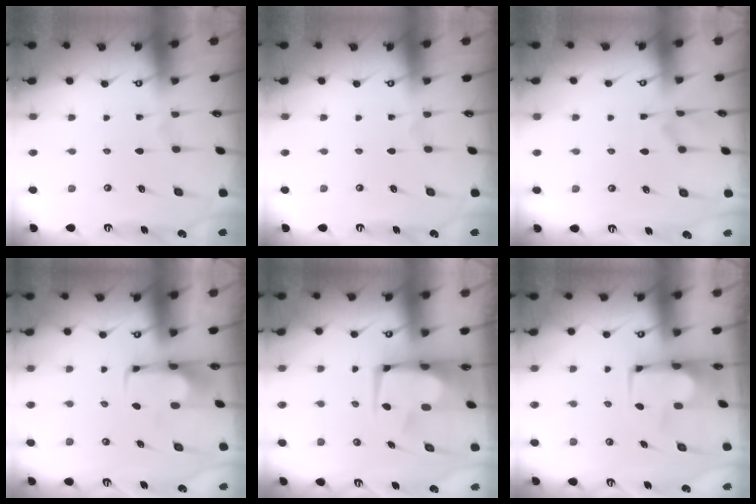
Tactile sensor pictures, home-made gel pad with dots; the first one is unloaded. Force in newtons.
{"total": 0.0}
{"total": 2.1, "press": 1.9, "slide": 1.0}
{"total": 2.2, "press": 2.1, "slide": 0.4}
{"total": 5.3, "press": 5.2, "slide": 1.0}
{"total": 2.2, "press": 2.1, "slide": 0.5}